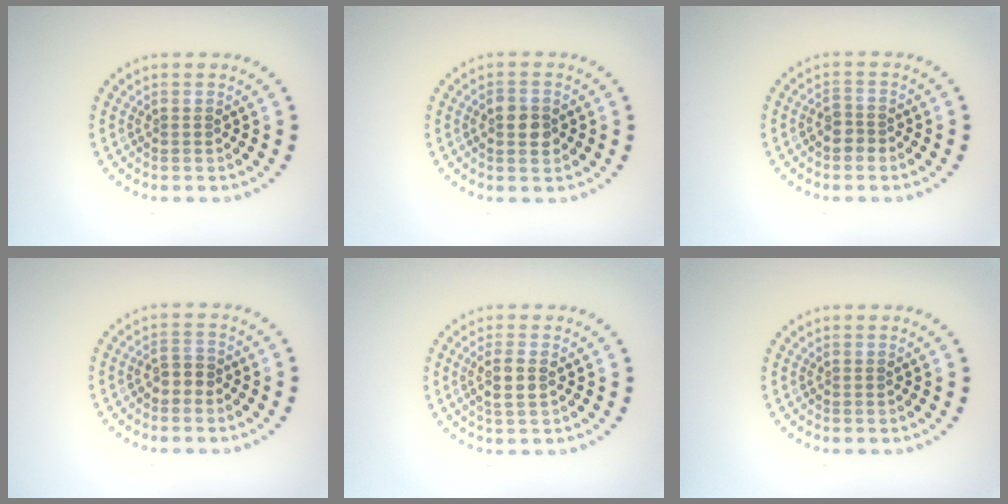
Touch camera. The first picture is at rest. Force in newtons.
{"total": 2.5, "press": 2.5, "slide": 0.1}
{"total": 1.9, "press": 1.6, "slide": 0.9}
{"total": 1.6, "press": 1.5, "slide": 0.5}
{"total": 2.1, "press": 2.0, "slide": 0.8}
{"total": 0.0}